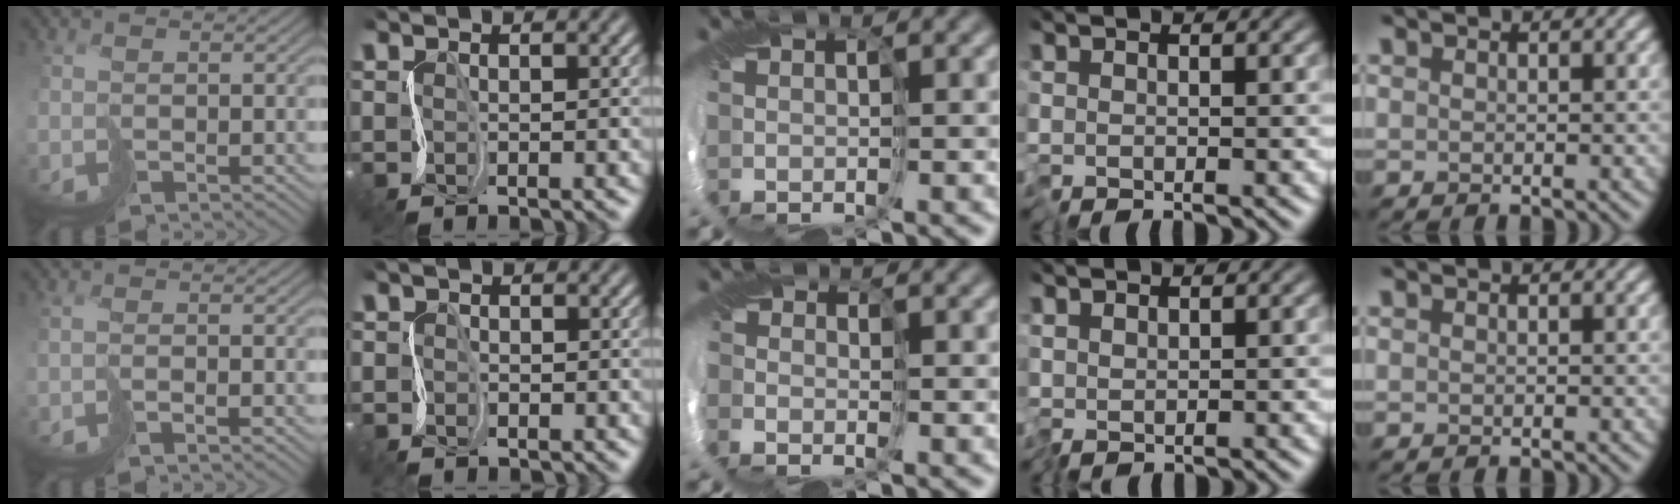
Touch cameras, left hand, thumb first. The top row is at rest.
{"thumb": {"total": 1.6, "force": [-1.0, 0.3, 1.2], "torque": [-0.029, 0.000, -0.025]}, "index": {"total": 1.4, "force": [-1.1, -0.1, -0.9], "torque": [0.002, -0.003, -0.013]}, "middle": {"total": 1.7, "force": [-1.0, 1.3, 0.2], "torque": [-0.007, -0.014, -0.019]}, "ring": {"total": 0.7, "force": [0.2, 0.5, 0.4], "torque": [-0.012, -0.002, 0.003]}}